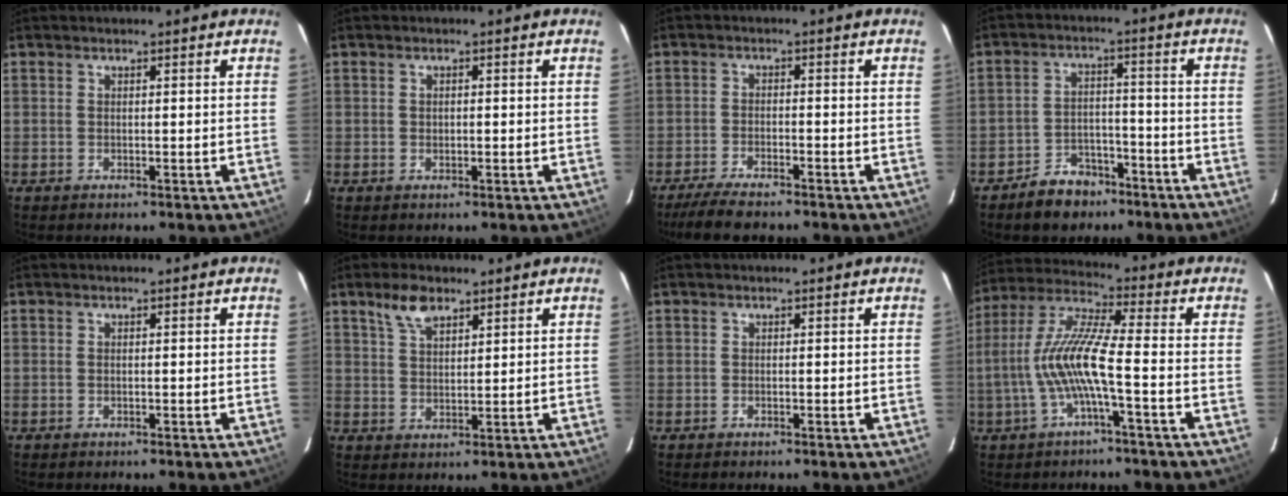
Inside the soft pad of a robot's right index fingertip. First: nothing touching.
{"total": 0.0}
{"total": 7.5, "force": [-6.5, 1.3, 3.5], "torque": [-0.090, -0.021, -0.114]}
{"total": 7.9, "force": [-5.9, 4.8, 2.3], "torque": [-0.058, 0.021, -0.081]}
{"total": 0.0}
{"total": 5.0, "force": [3.8, 2.0, 2.7], "torque": [-0.047, 0.006, 0.072]}
{"total": 0.6, "force": [-0.2, 0.5, -0.3], "torque": [0.002, 0.001, -0.003]}
{"total": 11.1, "force": [-2.8, 0.8, 10.7], "torque": [-0.222, 0.005, -0.050]}